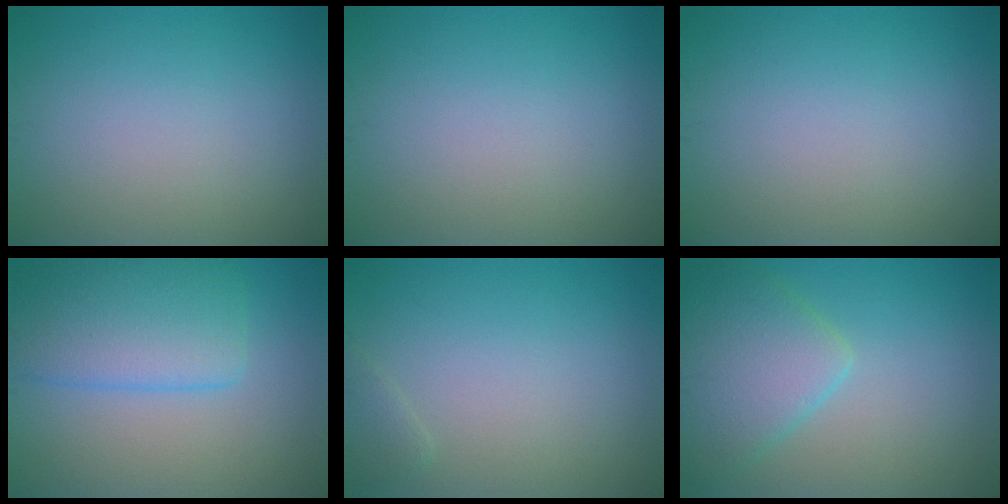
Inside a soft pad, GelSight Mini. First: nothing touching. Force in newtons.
{"total": 0.0}
{"total": 0.0}
{"total": 5.9, "press": 5.9, "slide": 0.5}
{"total": 0.9, "press": 0.9, "slide": 0.1}
{"total": 5.4, "press": 5.4, "slide": 0.3}